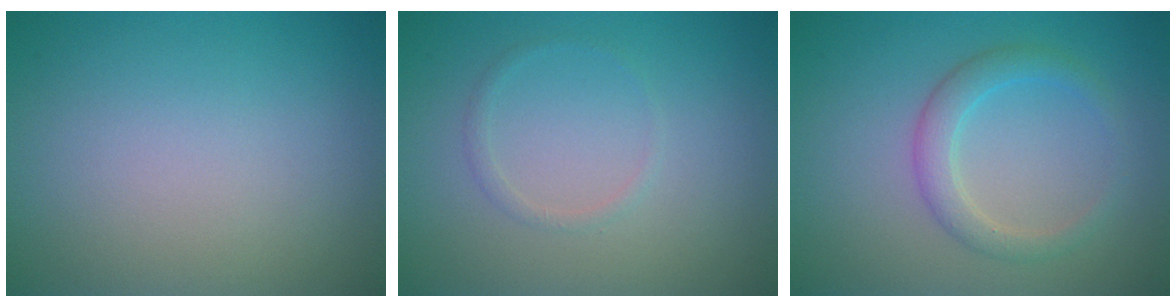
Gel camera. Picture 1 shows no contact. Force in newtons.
{"total": 0.8, "press": 0.8, "slide": 0.1}
{"total": 2.5, "press": 2.5, "slide": 0.1}